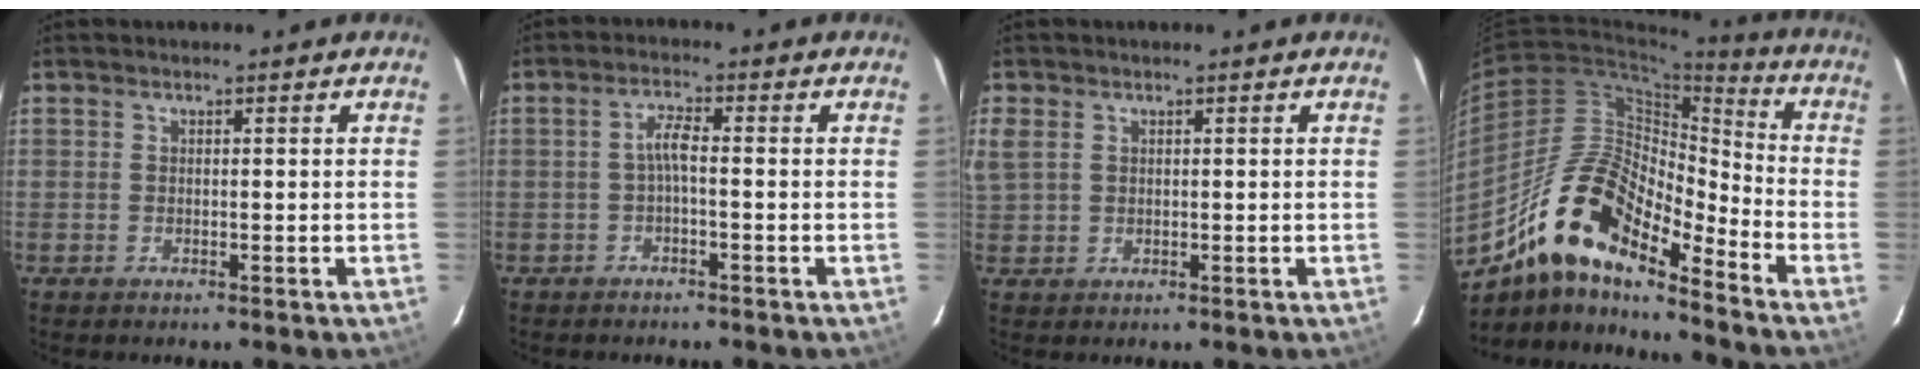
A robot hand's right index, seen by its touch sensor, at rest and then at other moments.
{"total": 2.5, "force": [-0.7, 0.3, 2.4], "torque": [-0.049, 0.009, -0.014]}
{"total": 5.0, "force": [1.6, 3.8, 2.7], "torque": [-0.059, 0.007, 0.034]}
{"total": 17.8, "force": [-12.7, 5.3, 11.3], "torque": [-0.195, 0.000, -0.250]}